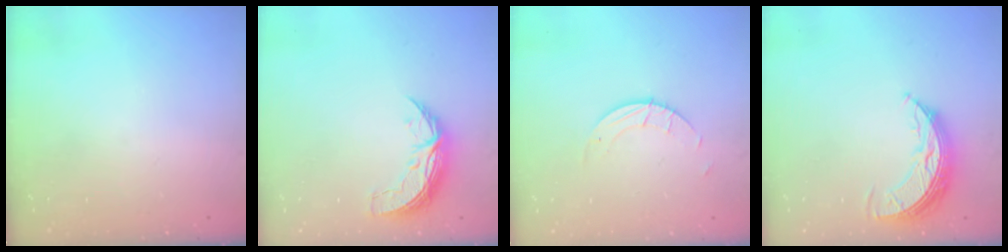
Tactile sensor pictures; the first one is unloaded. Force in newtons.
{"total": 7.5, "press": 7.5, "slide": 0.5}
{"total": 1.5, "press": 1.5, "slide": 0.1}
{"total": 8.9, "press": 8.9, "slide": 0.5}